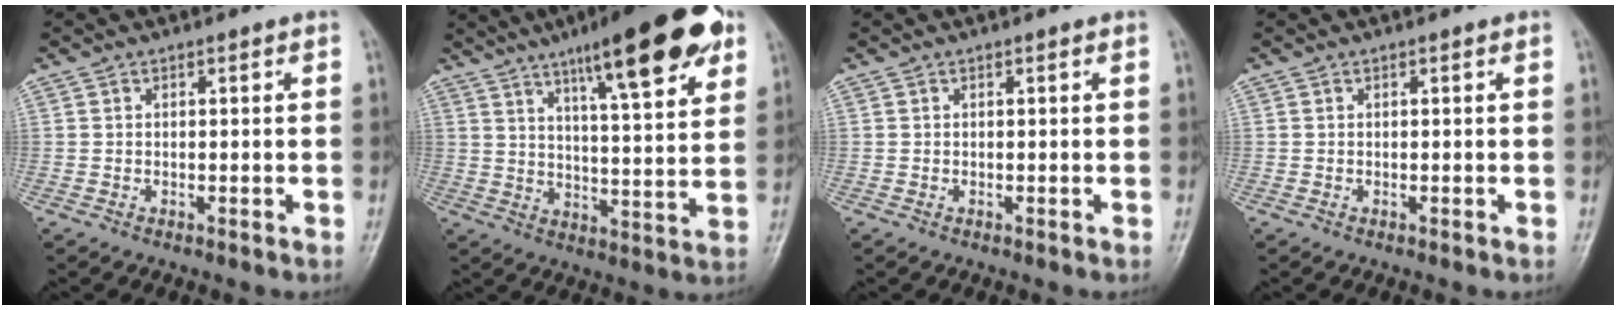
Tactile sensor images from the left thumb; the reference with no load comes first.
{"total": 20.4, "force": [11.4, 4.6, 16.3], "torque": [-0.212, -0.030, 0.171]}
{"total": 0.0}
{"total": 0.0}